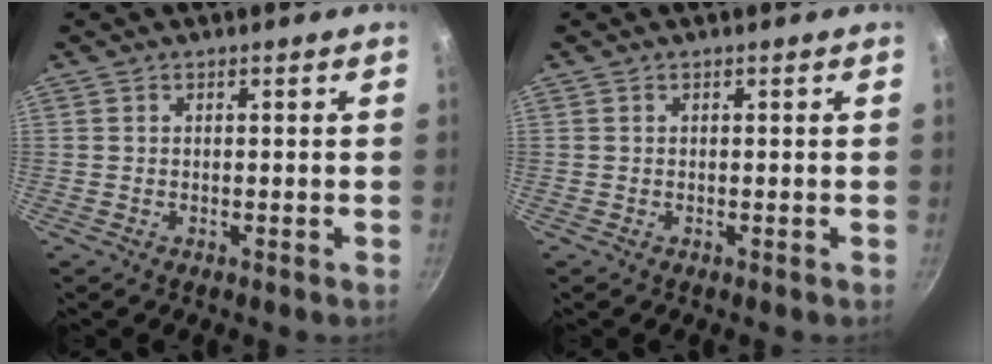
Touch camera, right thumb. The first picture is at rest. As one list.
[{"total": 0.0}]